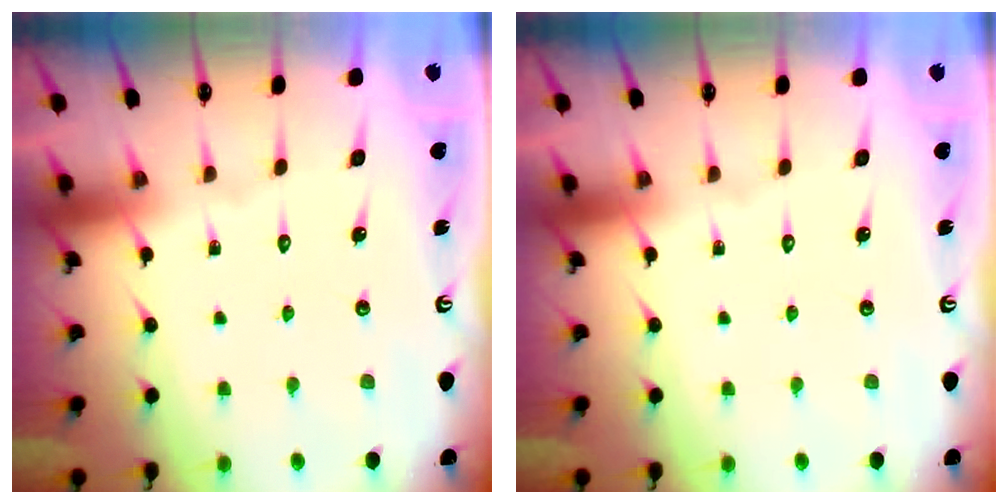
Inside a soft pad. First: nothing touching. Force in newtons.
{"total": 0.0}